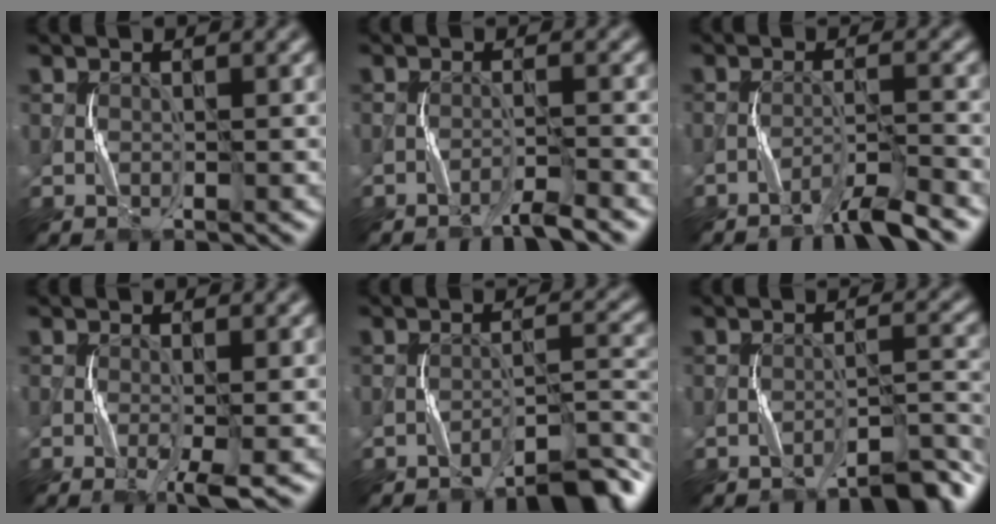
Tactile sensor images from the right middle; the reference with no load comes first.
{"total": 1.9, "force": [-1.8, -0.3, 0.7], "torque": [-0.008, 0.010, -0.038]}
{"total": 2.8, "force": [-2.5, -0.4, 1.3], "torque": [-0.019, 0.011, -0.055]}
{"total": 2.3, "force": [-1.0, 0.0, 2.0], "torque": [-0.042, -0.003, -0.019]}
{"total": 4.2, "force": [-3.8, 0.2, 1.7], "torque": [-0.022, 0.018, -0.063]}
{"total": 3.4, "force": [-3.2, 0.2, 1.2], "torque": [-0.014, 0.016, -0.054]}